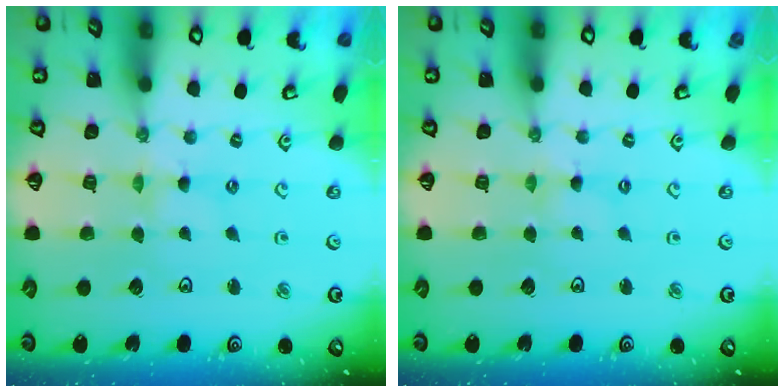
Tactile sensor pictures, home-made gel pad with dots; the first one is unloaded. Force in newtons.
{"total": 1.0, "press": 1.0, "slide": 0.2}